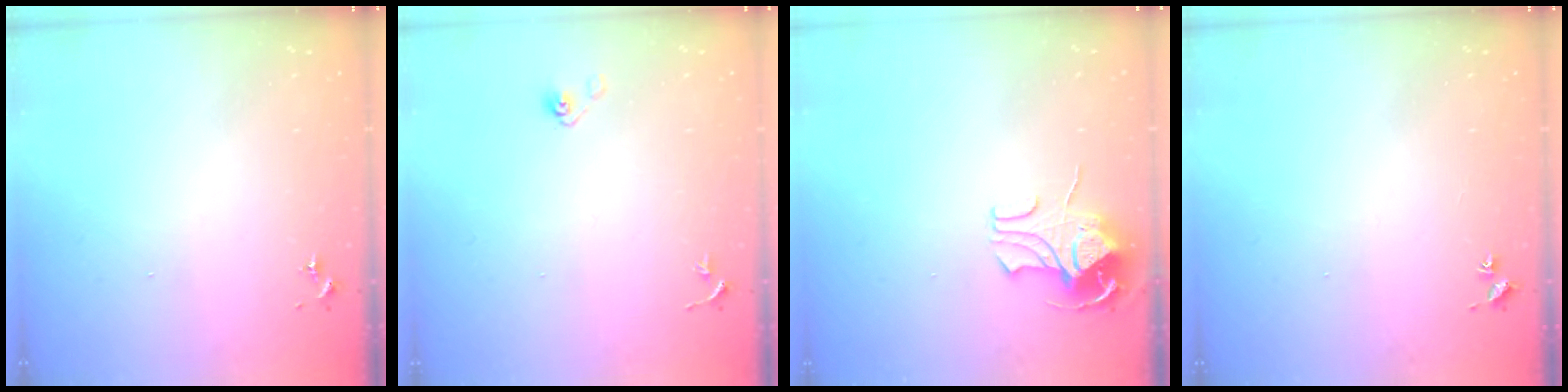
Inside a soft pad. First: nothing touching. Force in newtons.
{"total": 4.0, "press": 3.3, "slide": 2.2}
{"total": 8.5, "press": 8.4, "slide": 0.8}
{"total": 1.8, "press": 1.8, "slide": 0.2}